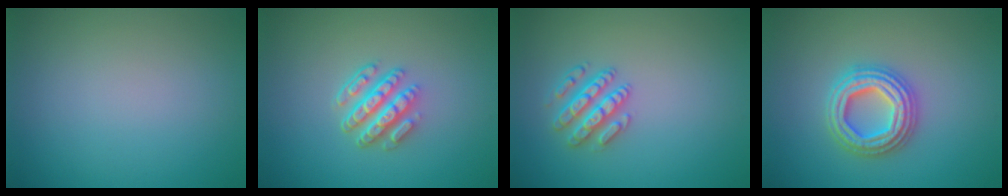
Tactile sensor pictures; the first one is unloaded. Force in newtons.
{"total": 4.6, "press": 3.3, "slide": 3.2}
{"total": 2.9, "press": 2.9, "slide": 0.7}
{"total": 4.7, "press": 4.6, "slide": 0.7}